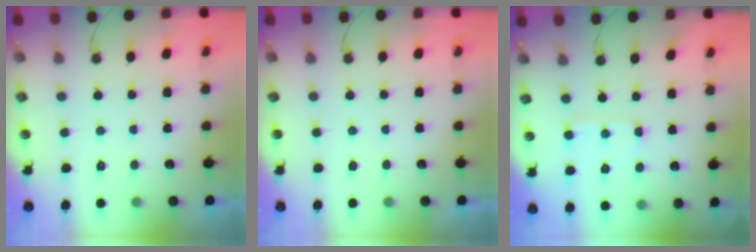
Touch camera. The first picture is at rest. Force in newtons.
{"total": 0.0}
{"total": 5.2, "press": 5.1, "slide": 0.7}